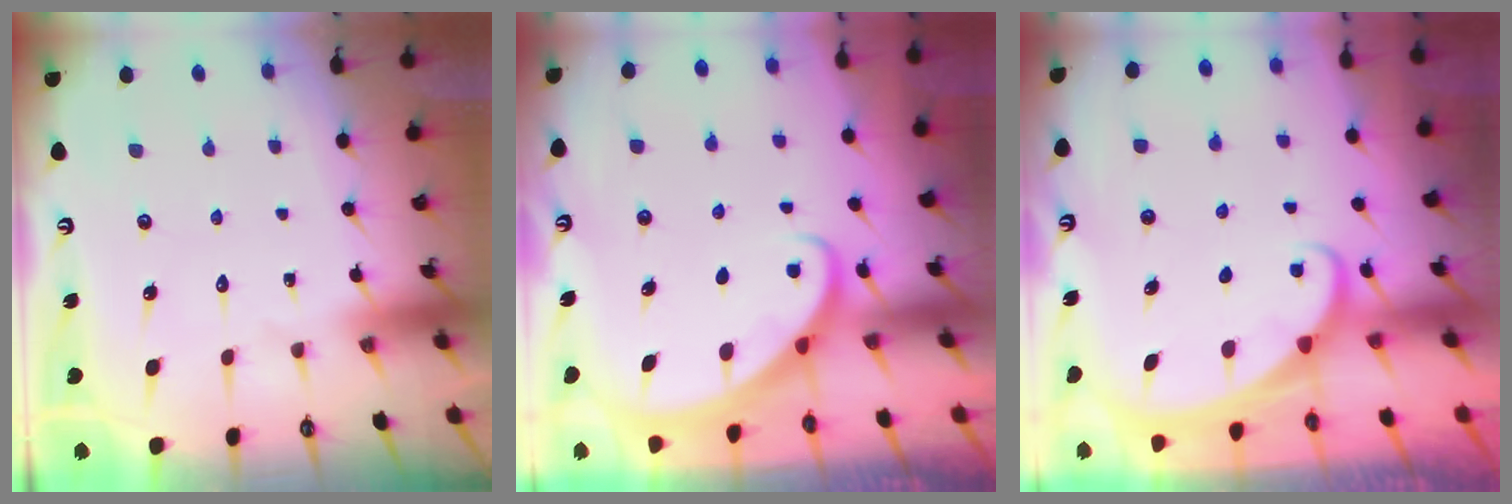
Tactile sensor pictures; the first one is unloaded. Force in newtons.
{"total": 2.9, "press": 2.9, "slide": 0.2}
{"total": 1.7, "press": 1.7, "slide": 0.1}